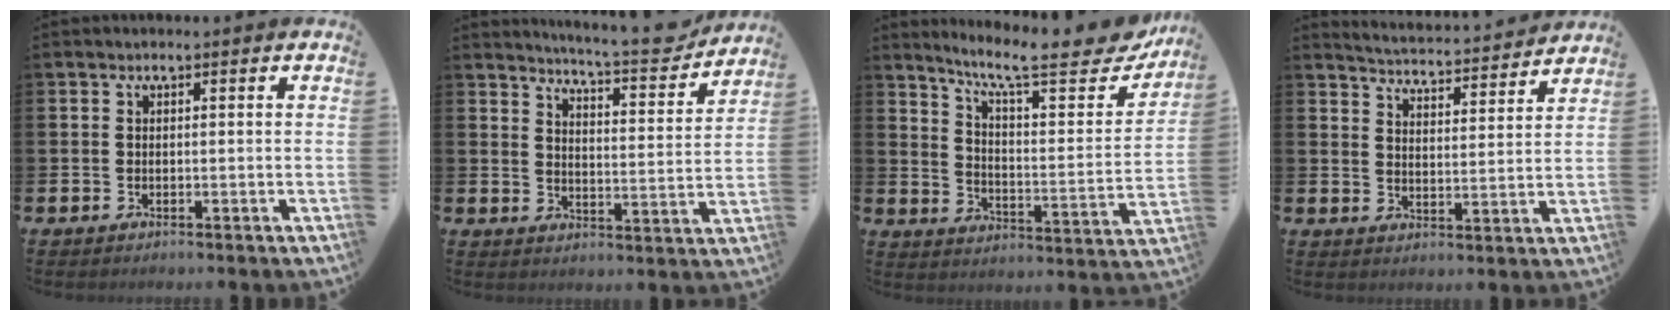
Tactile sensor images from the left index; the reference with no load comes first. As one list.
[{"total": 6.5, "force": [6.3, 0.3, 1.6], "torque": [-0.037, -0.054, 0.103]}, {"total": 10.2, "force": [8.5, 1.8, 5.4], "torque": [-0.110, -0.064, 0.134]}, {"total": 4.5, "force": [4.5, 0.1, 0.1], "torque": [-0.018, -0.044, 0.075]}]